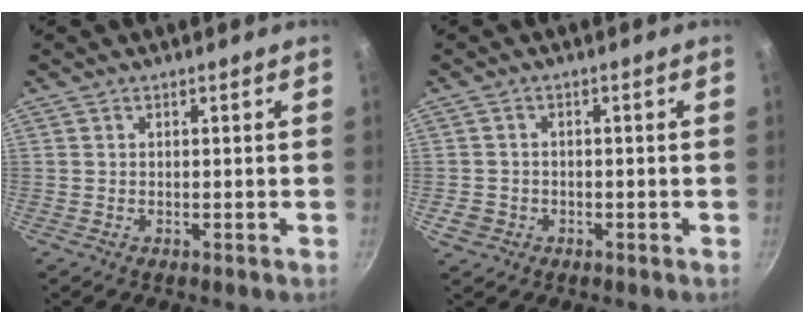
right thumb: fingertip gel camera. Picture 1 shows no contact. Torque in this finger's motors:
{"motor_torque": [0.38, -0.20, 0.29, 0.08, 0.05]}